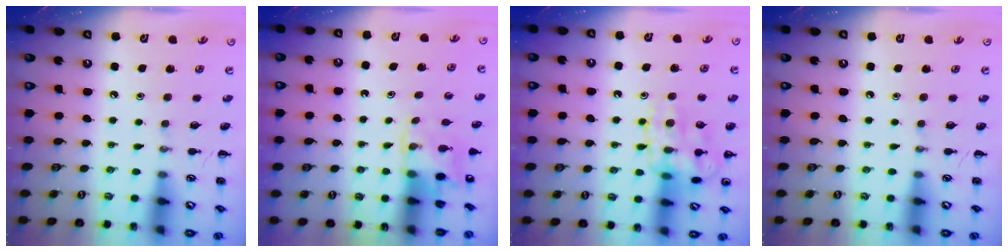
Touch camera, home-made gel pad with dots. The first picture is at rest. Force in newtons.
{"total": 3.6, "press": 3.4, "slide": 1.3}
{"total": 14.6, "press": 14.6, "slide": 1.1}
{"total": 0.0}